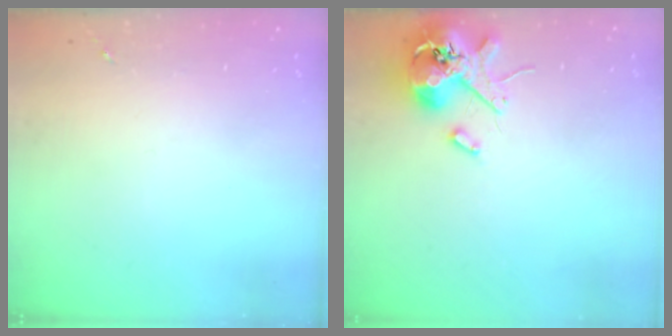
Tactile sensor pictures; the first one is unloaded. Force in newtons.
{"total": 12.7, "press": 12.6, "slide": 1.9}